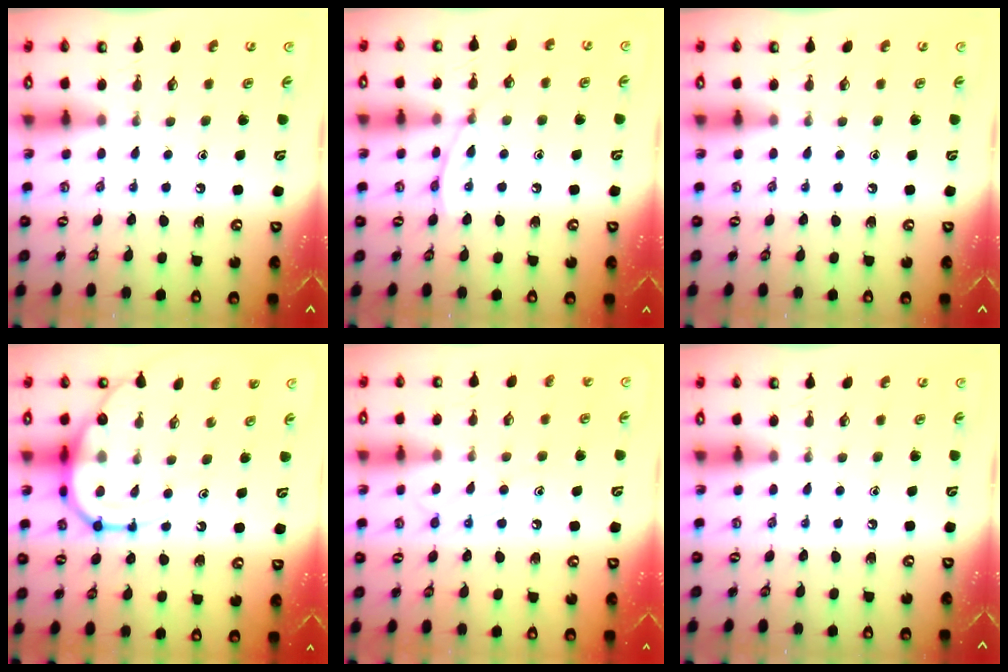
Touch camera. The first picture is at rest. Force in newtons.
{"total": 6.1, "press": 6.1, "slide": 0.6}
{"total": 0.0}
{"total": 11.8, "press": 11.7, "slide": 1.1}
{"total": 9.9, "press": 9.9, "slide": 0.8}
{"total": 0.0}